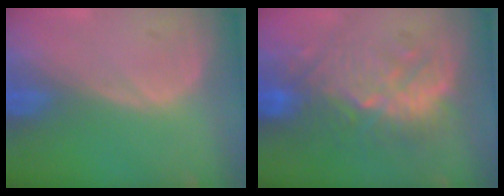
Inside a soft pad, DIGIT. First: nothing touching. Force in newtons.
{"total": 9.6, "press": 9.4, "slide": 2.1}